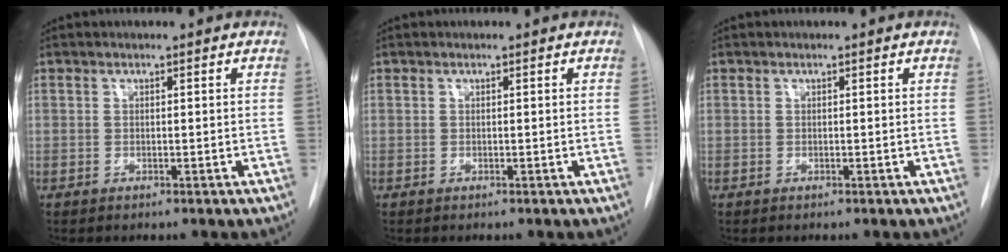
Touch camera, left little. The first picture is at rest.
{"total": 0.0}
{"total": 0.0}